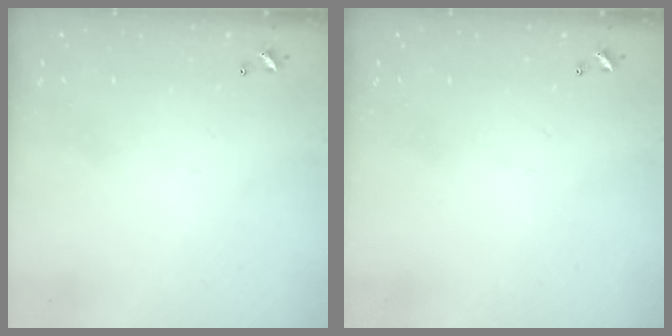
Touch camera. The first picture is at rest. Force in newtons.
{"total": 0.0}